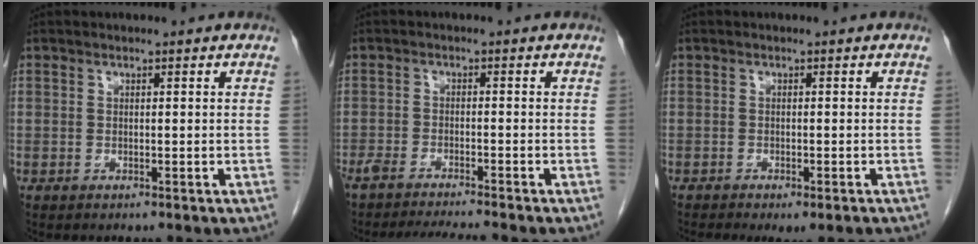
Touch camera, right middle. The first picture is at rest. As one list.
[{"total": 8.0, "force": [-7.4, -0.4, 3.2], "torque": [-0.043, -0.010, -0.117]}, {"total": 5.4, "force": [-4.1, 1.5, 3.2], "torque": [-0.034, -0.009, -0.055]}]